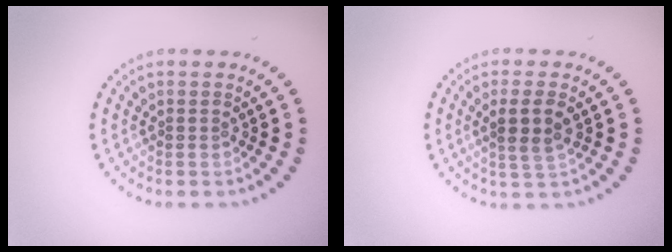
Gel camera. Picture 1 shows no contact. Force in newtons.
{"total": 2.7, "press": 2.5, "slide": 1.0}